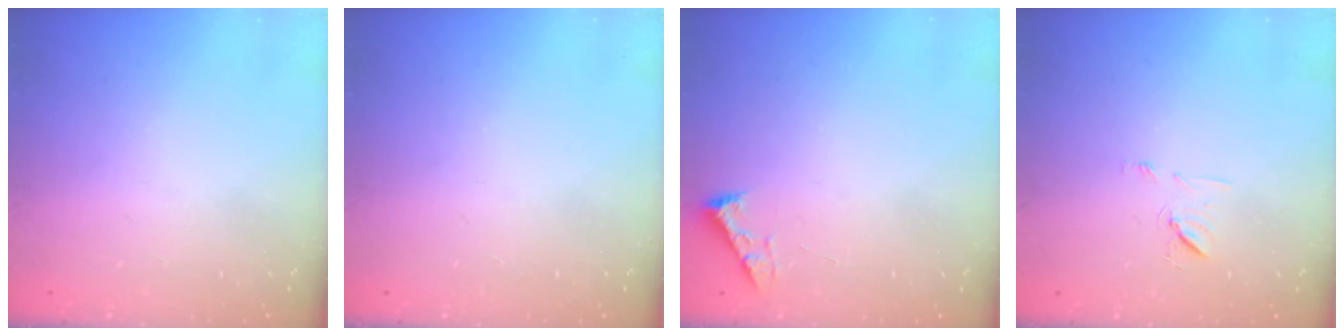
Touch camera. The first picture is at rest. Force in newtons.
{"total": 0.0}
{"total": 2.5, "press": 2.5, "slide": 0.3}
{"total": 7.2, "press": 7.2, "slide": 0.8}